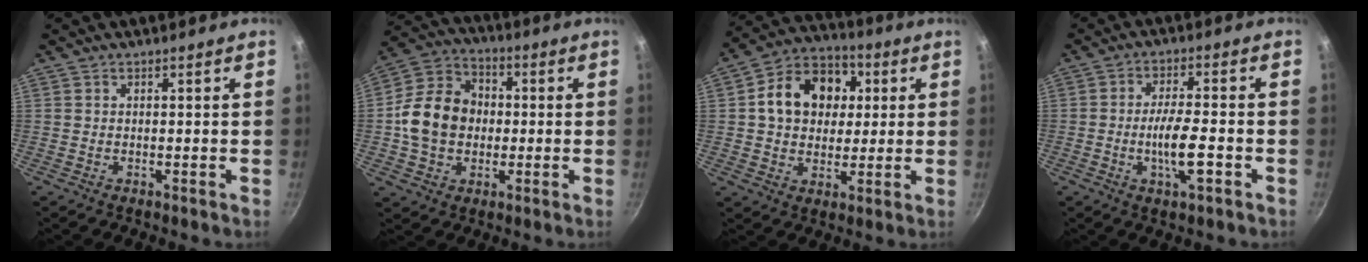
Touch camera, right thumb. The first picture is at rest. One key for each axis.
{"total": 14.1, "fx": -0.6, "fy": 11.4, "fz": 8.2, "tx": -0.119, "ty": 0.027, "tz": -0.024}
{"total": 15.0, "fx": 2.8, "fy": 11.8, "fz": 8.8, "tx": -0.115, "ty": 0.020, "tz": 0.033}
{"total": 7.4, "fx": -2.3, "fy": 2.0, "fz": 6.8, "tx": -0.119, "ty": 0.015, "tz": -0.044}